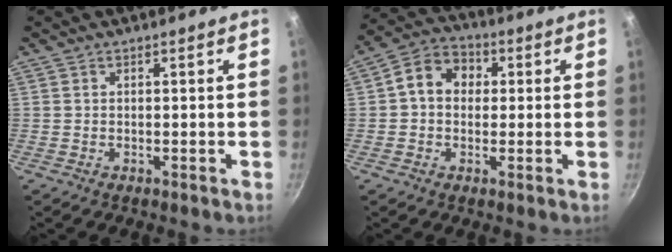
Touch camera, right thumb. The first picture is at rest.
{"total": 8.5, "force": [1.1, 6.9, 4.9], "torque": [-0.052, 0.020, -0.001]}